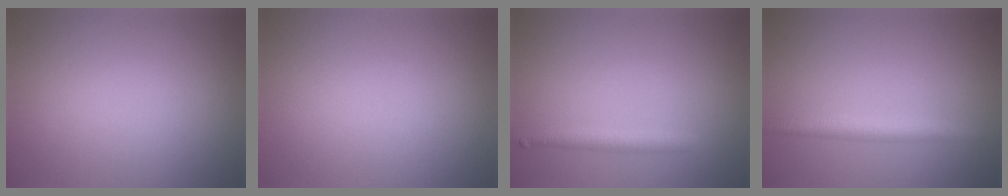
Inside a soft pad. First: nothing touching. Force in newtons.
{"total": 0.0}
{"total": 1.8, "press": 1.8, "slide": 0.1}
{"total": 2.7, "press": 2.7, "slide": 0.0}